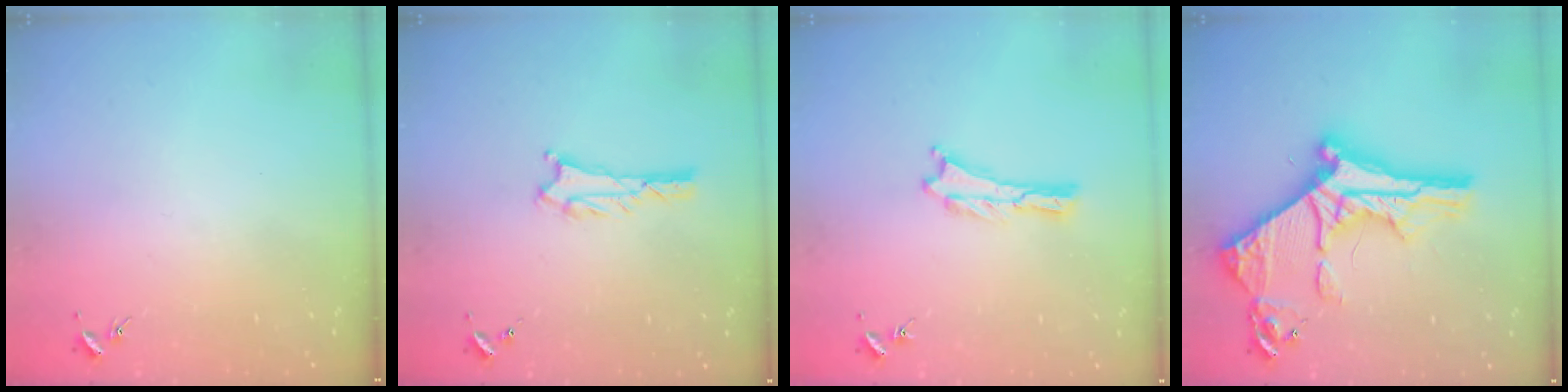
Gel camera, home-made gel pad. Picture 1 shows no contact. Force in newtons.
{"total": 0.7, "press": 0.7, "slide": 0.1}
{"total": 0.0}
{"total": 11.5, "press": 11.5, "slide": 1.2}